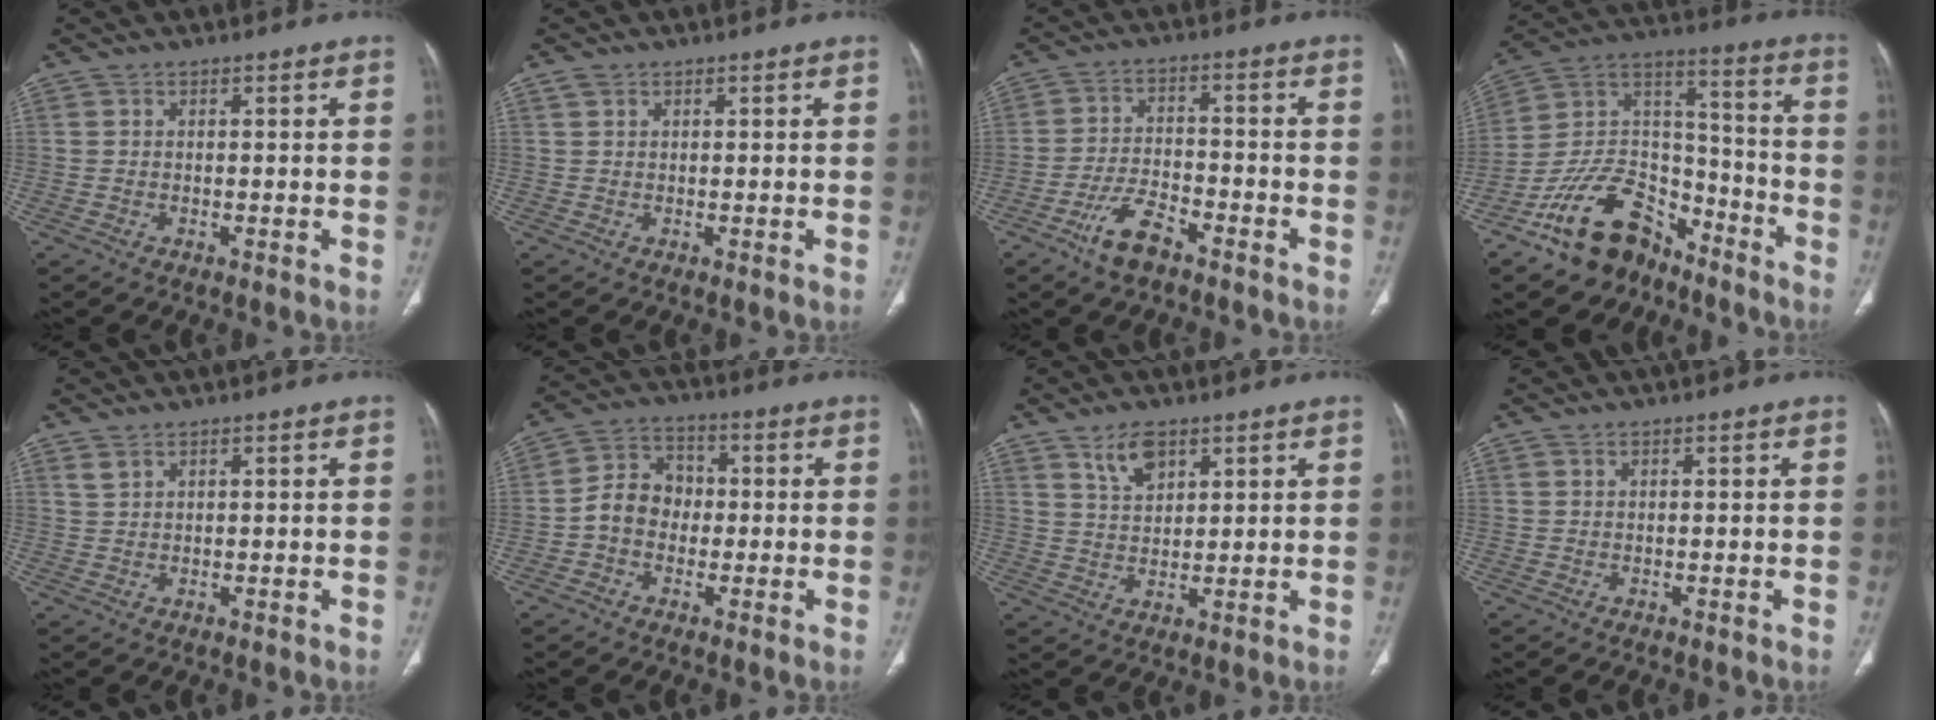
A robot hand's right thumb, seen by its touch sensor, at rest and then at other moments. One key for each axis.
{"total": 1.1, "fx": 0.6, "fy": 0.8, "fz": 0.4, "tx": -0.002, "ty": 0.006, "tz": 0.010}
{"total": 7.5, "fx": -5.1, "fy": 3.0, "fz": 4.6, "tx": -0.092, "ty": 0.028, "tz": -0.091}
{"total": 18.9, "fx": -12.7, "fy": 11.0, "fz": 8.5, "tx": -0.112, "ty": 0.108, "tz": -0.221}
{"total": 1.5, "fx": 1.2, "fy": 0.6, "fz": 0.7, "tx": -0.012, "ty": 0.001, "tz": 0.030}
{"total": 7.5, "fx": -1.2, "fy": 6.4, "fz": 3.9, "tx": -0.043, "ty": 0.027, "tz": -0.038}
{"total": 5.7, "fx": 3.6, "fy": 2.9, "fz": 3.3, "tx": -0.043, "ty": -0.021, "tz": 0.069}
{"total": 0.0}